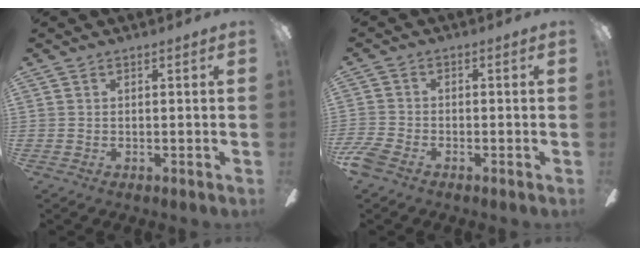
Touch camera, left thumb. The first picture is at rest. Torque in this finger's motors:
{"motor_torque": [-0.03, 0.03, 0.37, -0.38, 0.00]}